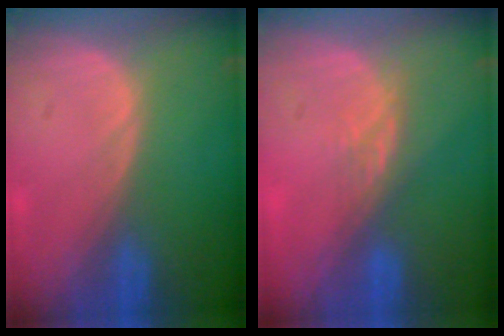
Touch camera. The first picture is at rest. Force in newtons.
{"total": 2.5, "press": 2.1, "slide": 1.4}